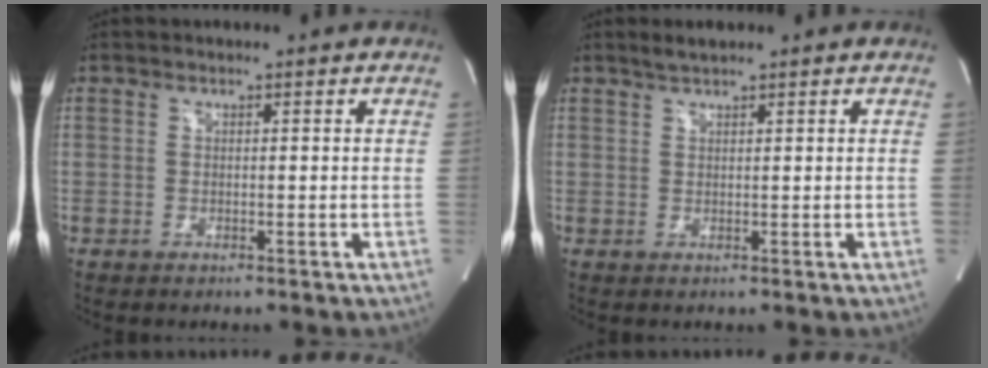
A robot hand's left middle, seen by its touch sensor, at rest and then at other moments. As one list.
[{"total": 1.9, "force": [1.6, 0.2, 1.0], "torque": [-0.025, 0.007, 0.032]}]